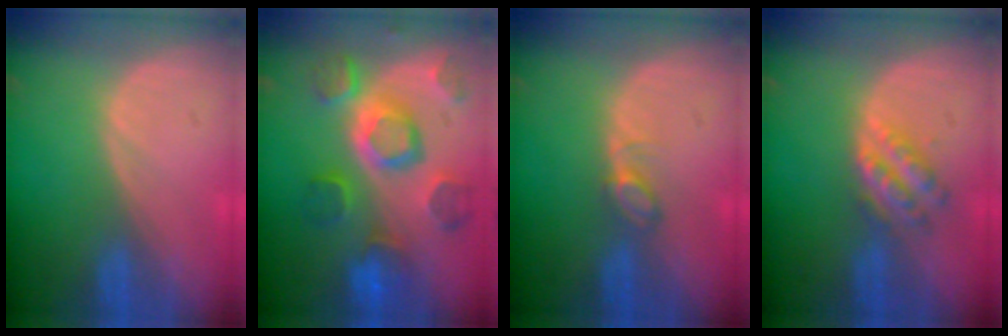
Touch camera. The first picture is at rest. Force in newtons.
{"total": 11.7, "press": 10.2, "slide": 5.7}
{"total": 2.5, "press": 2.4, "slide": 0.3}
{"total": 5.1, "press": 4.8, "slide": 1.8}